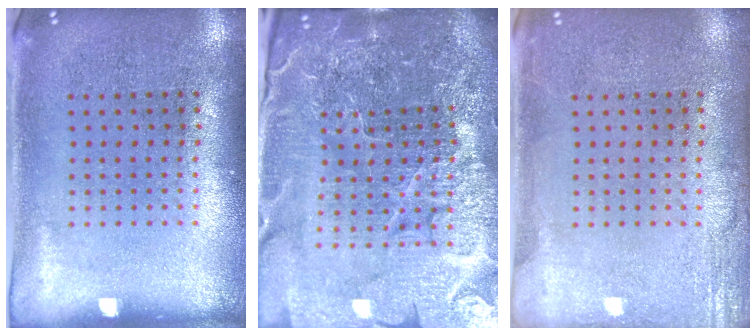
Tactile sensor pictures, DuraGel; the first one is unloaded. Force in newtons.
{"total": 6.7, "press": 5.8, "slide": 3.2}
{"total": 2.4, "press": 2.4, "slide": 0.3}